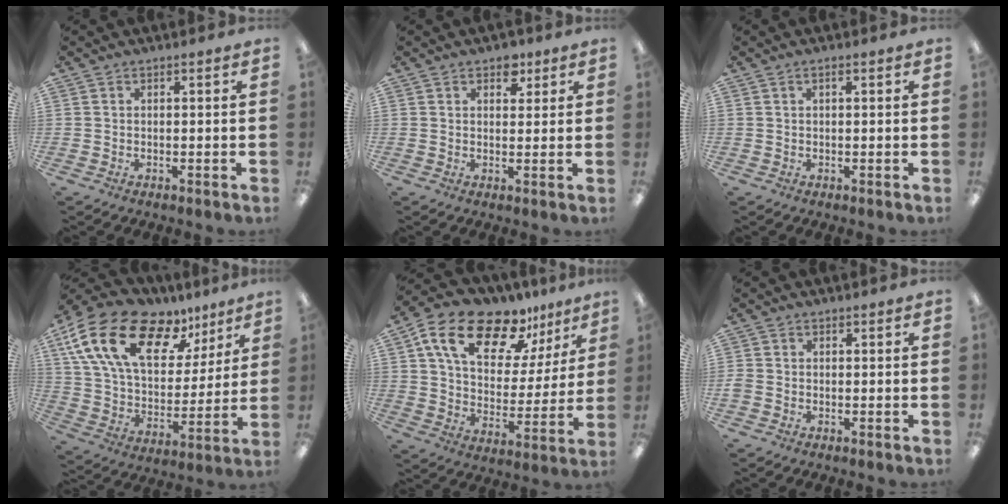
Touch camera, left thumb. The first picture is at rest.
{"total": 3.7, "force": [2.3, 2.5, 1.3], "torque": [0.000, -0.009, 0.036]}
{"total": 0.8, "force": [0.3, 0.3, 0.7], "torque": [-0.015, 0.004, 0.005]}
{"total": 21.6, "force": [12.3, 11.4, 13.5], "torque": [-0.259, -0.057, 0.221]}
{"total": 18.5, "force": [12.5, 9.8, 9.5], "torque": [-0.161, -0.071, 0.220]}
{"total": 1.0, "force": [-0.6, 0.8, 0.0], "torque": [0.003, 0.002, -0.011]}